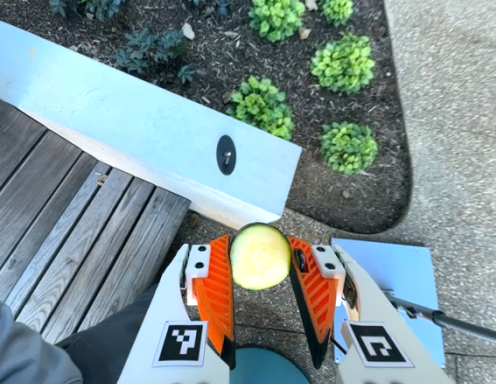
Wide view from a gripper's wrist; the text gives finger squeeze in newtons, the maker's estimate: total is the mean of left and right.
{"total": 11.8, "left": 12.4, "right": 11.3}